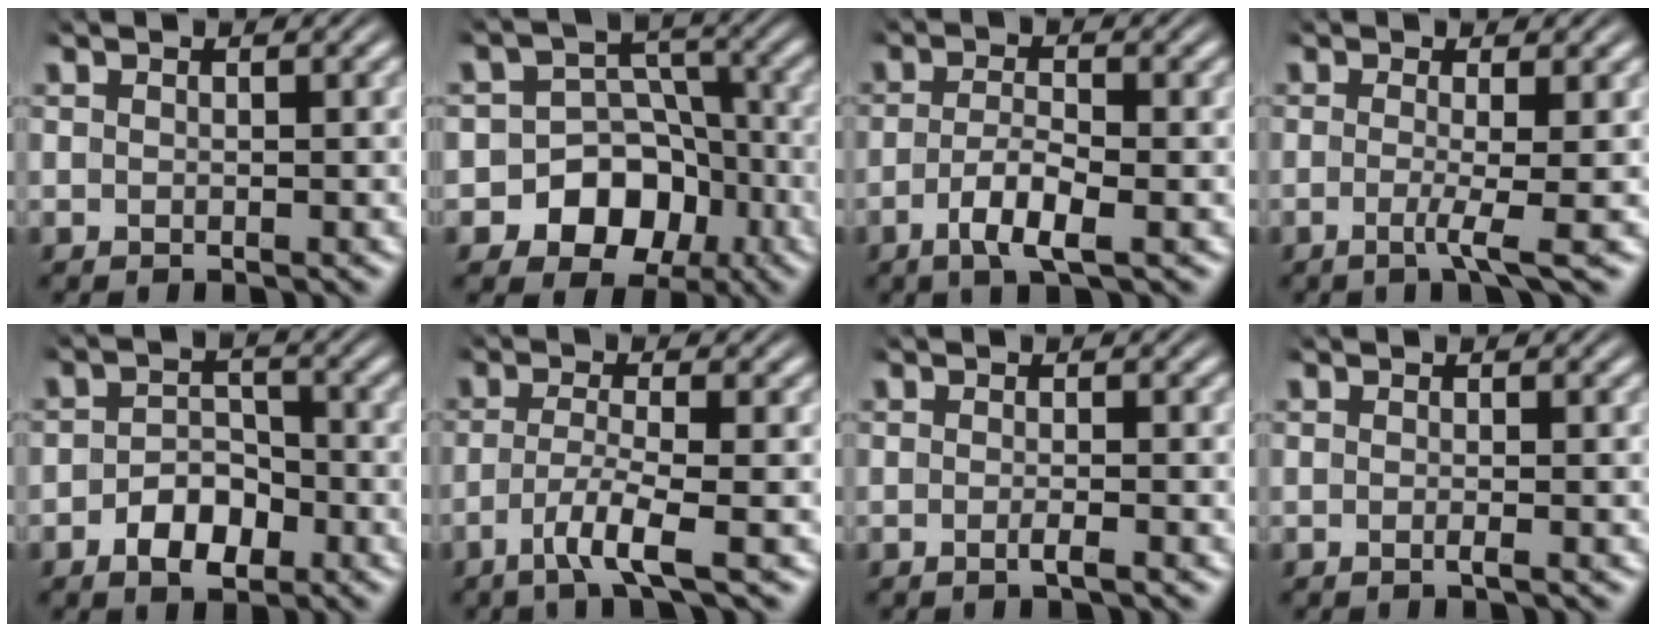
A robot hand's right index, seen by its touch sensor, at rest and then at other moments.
{"total": 10.2, "force": [-3.3, 8.9, 3.8], "torque": [-0.080, -0.035, -0.050]}
{"total": 3.5, "force": [-1.8, 0.7, 2.9], "torque": [-0.057, -0.015, -0.026]}
{"total": 2.4, "force": [-0.8, -0.5, 2.2], "torque": [-0.048, -0.019, -0.013]}
{"total": 3.8, "force": [-2.3, 2.2, 2.0], "torque": [-0.025, -0.007, -0.039]}
{"total": 3.9, "force": [-2.0, 0.2, 3.3], "torque": [-0.074, -0.025, -0.024]}
{"total": 1.1, "force": [-0.7, 0.0, 0.8], "torque": [-0.017, 0.001, -0.017]}
{"total": 0.6, "force": [-0.4, 0.1, 0.5], "torque": [-0.012, 0.001, -0.010]}